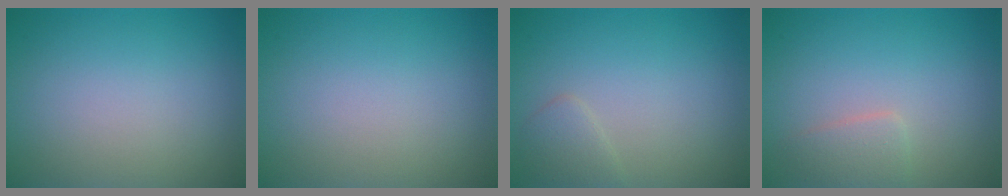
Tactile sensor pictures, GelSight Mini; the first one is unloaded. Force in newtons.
{"total": 0.0}
{"total": 1.4, "press": 1.4, "slide": 0.1}
{"total": 1.7, "press": 1.7, "slide": 0.1}